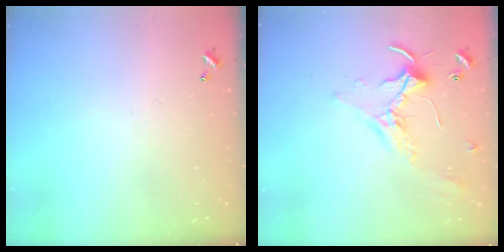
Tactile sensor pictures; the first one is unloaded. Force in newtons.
{"total": 1.7, "press": 1.7, "slide": 0.1}